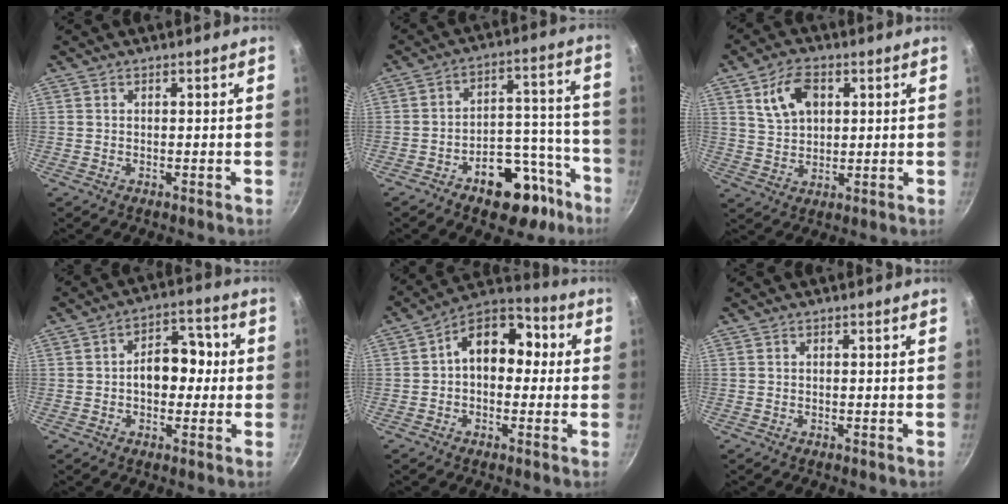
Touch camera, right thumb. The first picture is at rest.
{"total": 14.6, "force": [-8.7, 7.7, 8.9], "torque": [-0.085, 0.084, -0.124]}
{"total": 8.5, "force": [3.3, 5.3, 5.7], "torque": [-0.088, -0.006, 0.064]}
{"total": 9.0, "force": [-0.1, 6.0, 6.7], "torque": [-0.069, 0.028, -0.010]}
{"total": 12.2, "force": [1.2, 8.2, 9.0], "torque": [-0.097, 0.039, 0.001]}
{"total": 0.0}